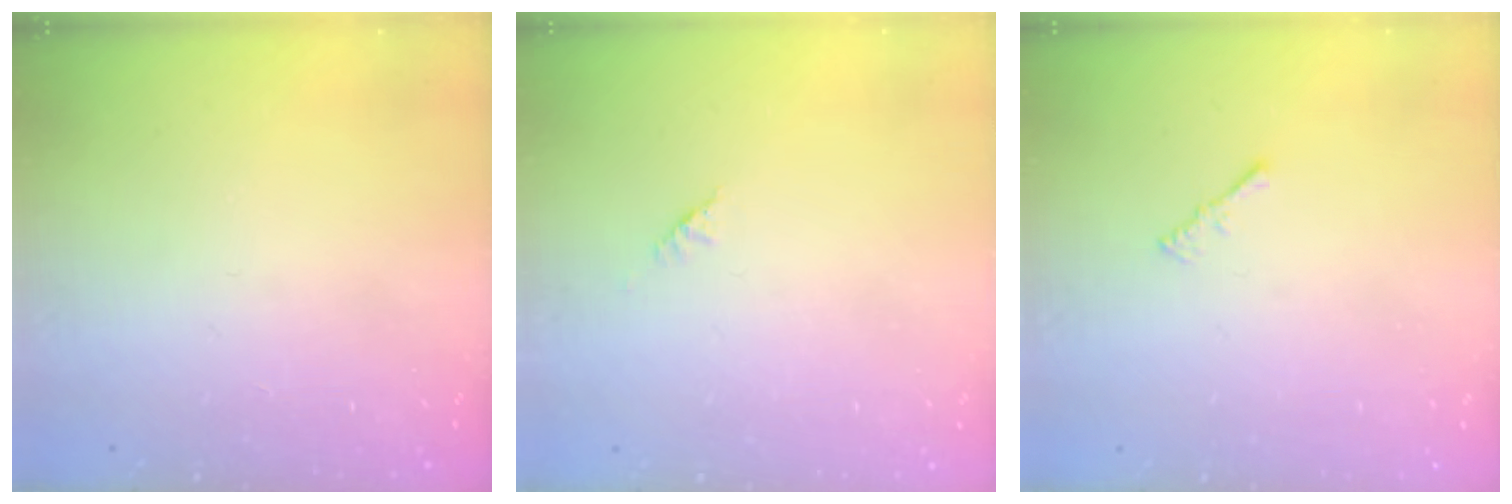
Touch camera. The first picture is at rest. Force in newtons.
{"total": 1.4, "press": 1.3, "slide": 0.5}
{"total": 0.7, "press": 0.6, "slide": 0.3}